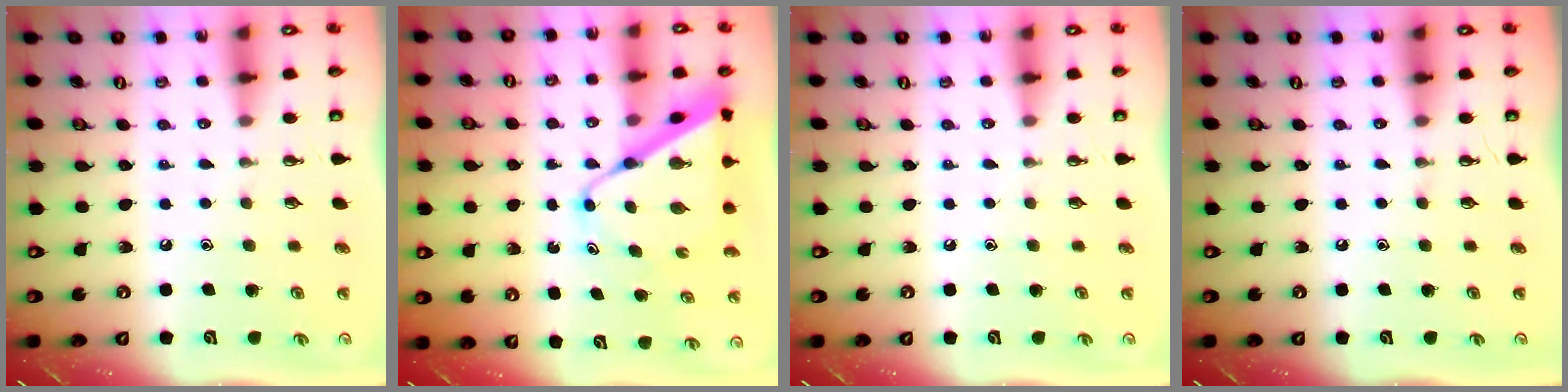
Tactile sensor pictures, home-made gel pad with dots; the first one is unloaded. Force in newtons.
{"total": 11.6, "press": 11.5, "slide": 1.0}
{"total": 0.0}
{"total": 0.0}